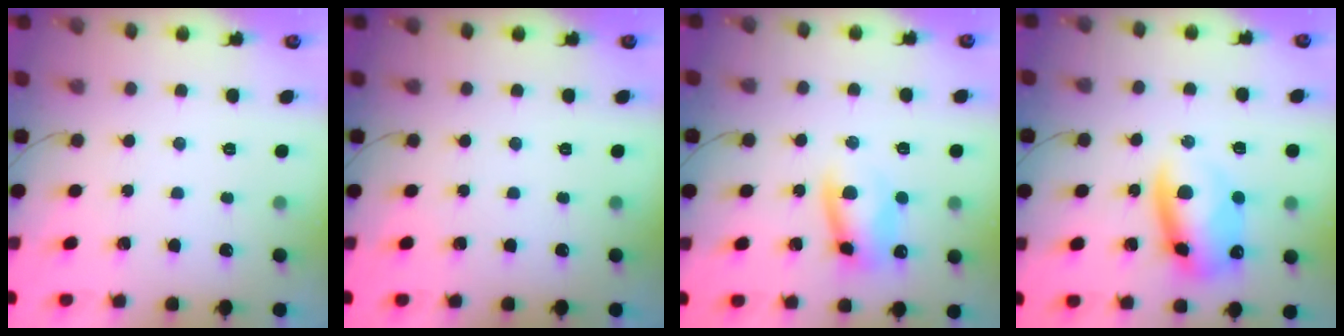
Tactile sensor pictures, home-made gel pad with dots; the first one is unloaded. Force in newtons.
{"total": 0.0}
{"total": 9.3, "press": 9.2, "slide": 1.6}
{"total": 10.7, "press": 10.5, "slide": 2.0}